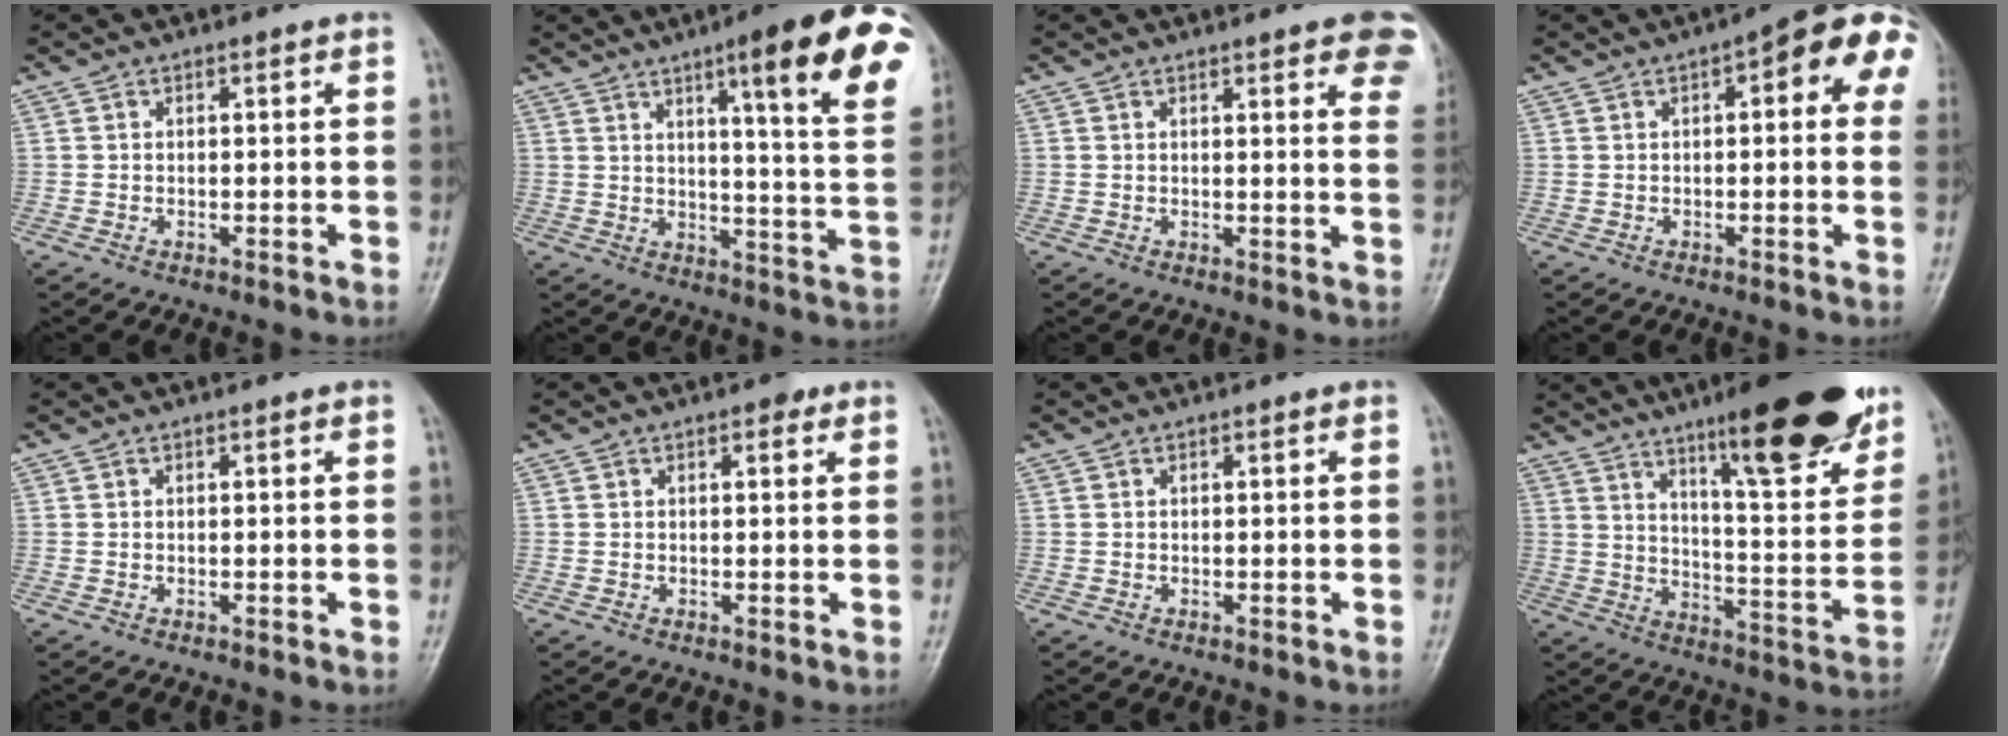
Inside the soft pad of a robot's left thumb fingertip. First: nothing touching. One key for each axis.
{"total": 21.0, "fx": 10.5, "fy": 3.4, "fz": 17.8, "tx": -0.208, "ty": -0.039, "tz": 0.134}
{"total": 11.8, "fx": 6.8, "fy": 3.0, "fz": 9.2, "tx": -0.090, "ty": -0.020, "tz": 0.066}
{"total": 11.9, "fx": 3.6, "fy": 4.3, "fz": 10.5, "tx": -0.099, "ty": 0.019, "tz": 0.029}
{"total": 0.0}
{"total": 1.7, "fx": 0.9, "fy": 0.9, "fz": 1.1, "tx": -0.008, "ty": -0.002, "tz": 0.010}
{"total": 0.0}
{"total": 24.4, "fx": 15.2, "fy": 5.6, "fz": 18.3, "tx": -0.222, "ty": -0.064, "tz": 0.230}